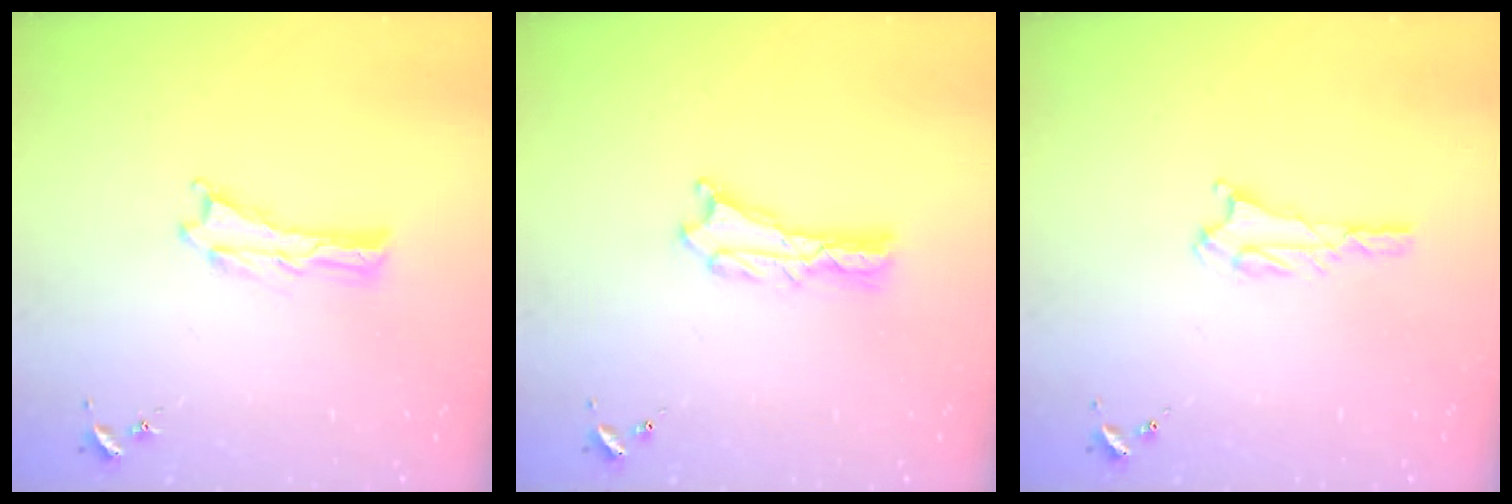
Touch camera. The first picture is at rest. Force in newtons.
{"total": 1.1, "press": 1.1, "slide": 0.2}
{"total": 1.8, "press": 1.8, "slide": 0.2}